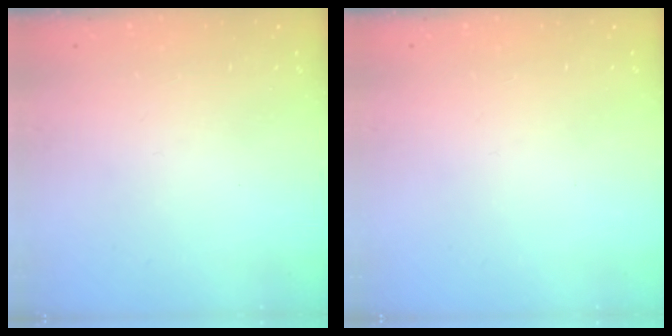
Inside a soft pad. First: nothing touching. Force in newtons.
{"total": 0.0}